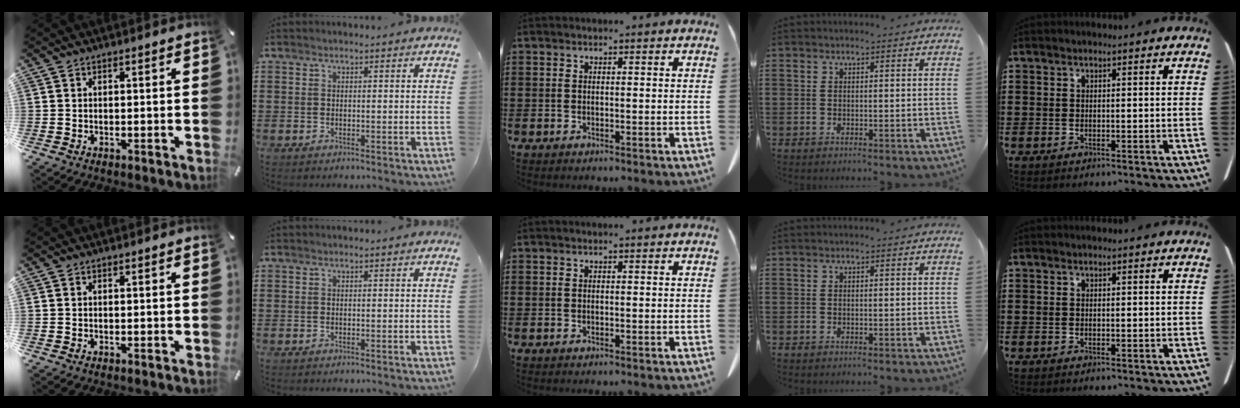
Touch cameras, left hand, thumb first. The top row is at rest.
{}